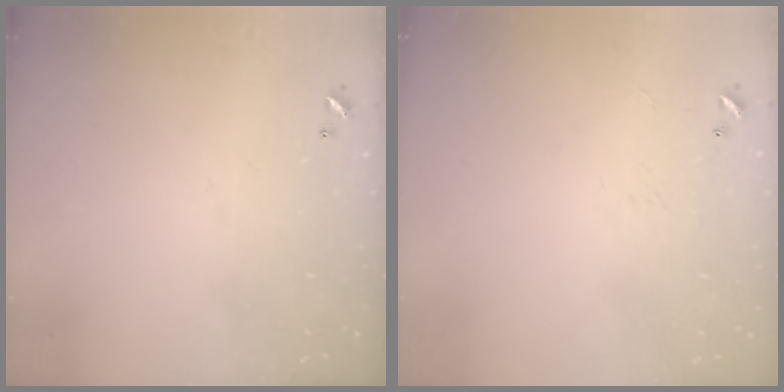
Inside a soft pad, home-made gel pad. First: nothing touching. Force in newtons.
{"total": 6.6, "press": 6.6, "slide": 0.7}